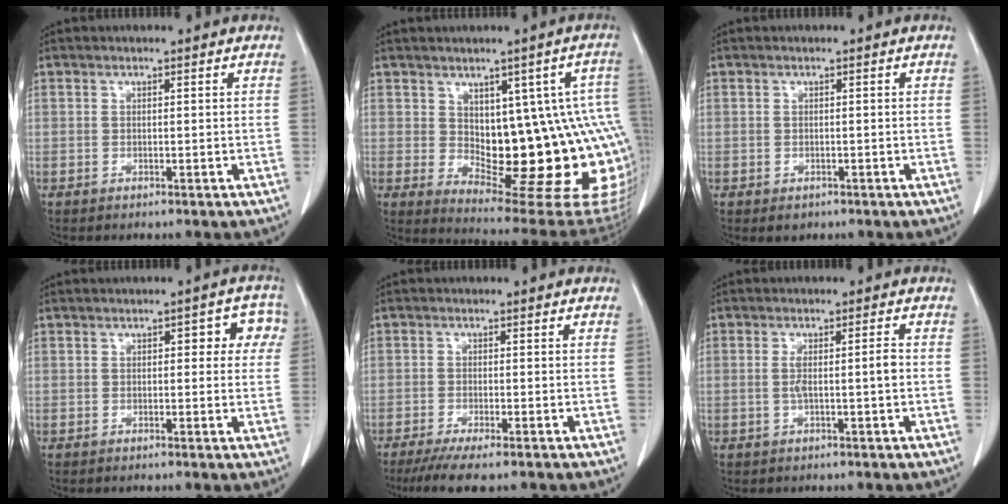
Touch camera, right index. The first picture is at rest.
{"total": 18.4, "force": [-0.4, 7.1, 16.9], "torque": [-0.134, 0.021, 0.017]}
{"total": 1.2, "force": [-0.5, 1.0, 0.3], "torque": [-0.004, 0.002, -0.002]}
{"total": 4.9, "force": [1.3, 2.4, 4.1], "torque": [-0.029, 0.025, 0.009]}
{"total": 6.0, "force": [-4.6, 0.4, 3.8], "torque": [-0.057, -0.014, -0.074]}
{"total": 3.2, "force": [-0.3, 0.0, 3.2], "torque": [-0.059, 0.006, -0.002]}